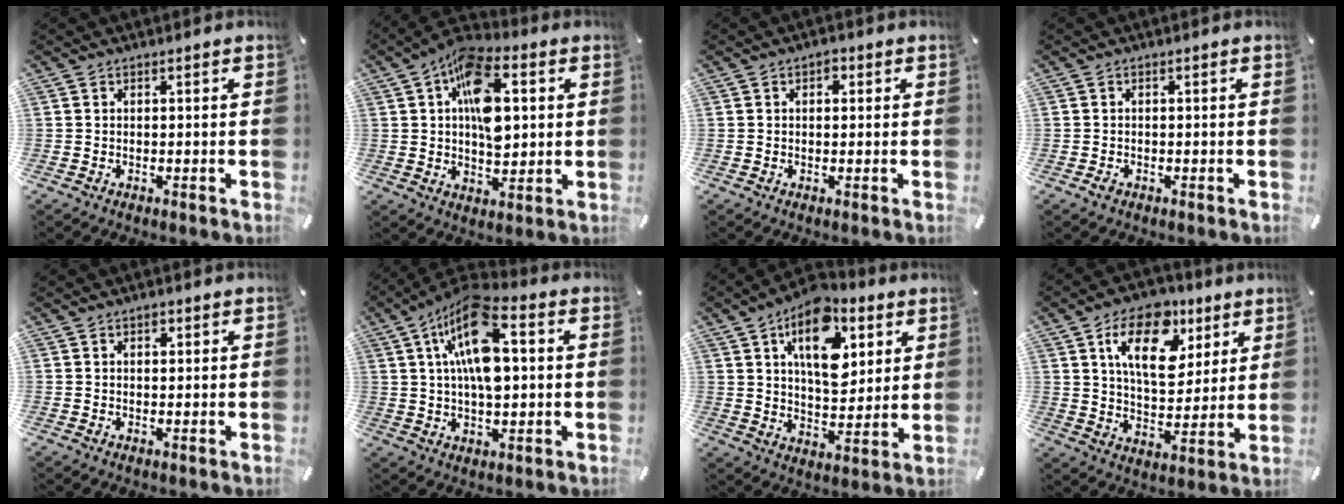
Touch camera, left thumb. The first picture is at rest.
{"total": 15.0, "force": [3.2, 8.8, 11.8], "torque": [-0.193, -0.003, 0.056]}
{"total": 2.0, "force": [0.6, 1.4, 1.3], "torque": [-0.013, 0.002, 0.006]}
{"total": 0.8, "force": [-0.5, 0.5, 0.5], "torque": [-0.010, 0.000, -0.009]}
{"total": 1.2, "force": [0.5, 0.8, 0.8], "torque": [-0.010, 0.000, 0.008]}
{"total": 16.0, "force": [4.0, 7.7, 13.4], "torque": [-0.266, -0.005, 0.067]}
{"total": 16.7, "force": [7.6, 9.6, 11.3], "torque": [-0.173, -0.021, 0.133]}
{"total": 16.1, "force": [8.1, 9.6, 10.1], "torque": [-0.160, -0.022, 0.141]}